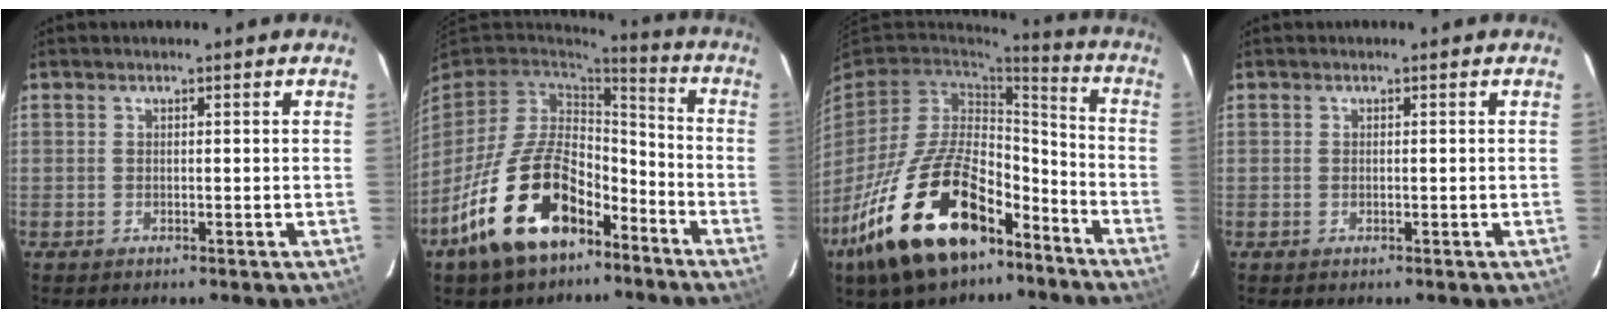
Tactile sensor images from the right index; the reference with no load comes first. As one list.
[{"total": 20.4, "force": [-11.0, 11.2, 13.0], "torque": [-0.265, 0.003, -0.179]}, {"total": 25.9, "force": [-14.7, 13.1, 16.8], "torque": [-0.333, -0.003, -0.233]}, {"total": 0.0}]